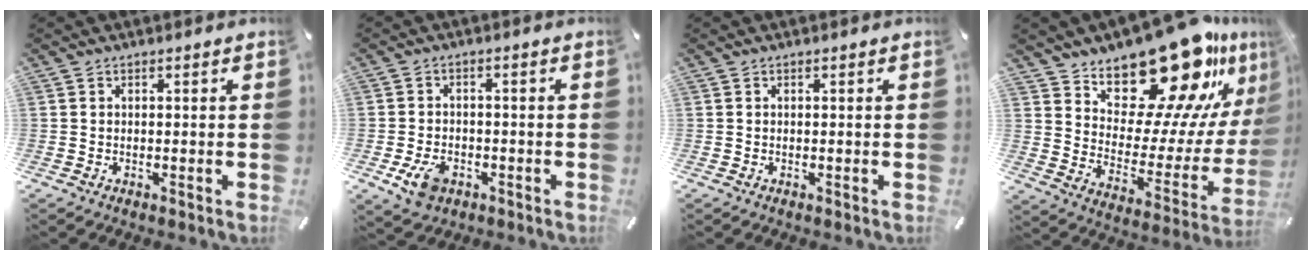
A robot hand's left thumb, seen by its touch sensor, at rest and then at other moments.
{"total": 5.8, "force": [-2.6, 4.1, 3.1], "torque": [-0.068, 0.005, -0.051]}
{"total": 0.0}
{"total": 23.1, "force": [18.7, 9.0, 10.1], "torque": [-0.135, -0.153, 0.311]}